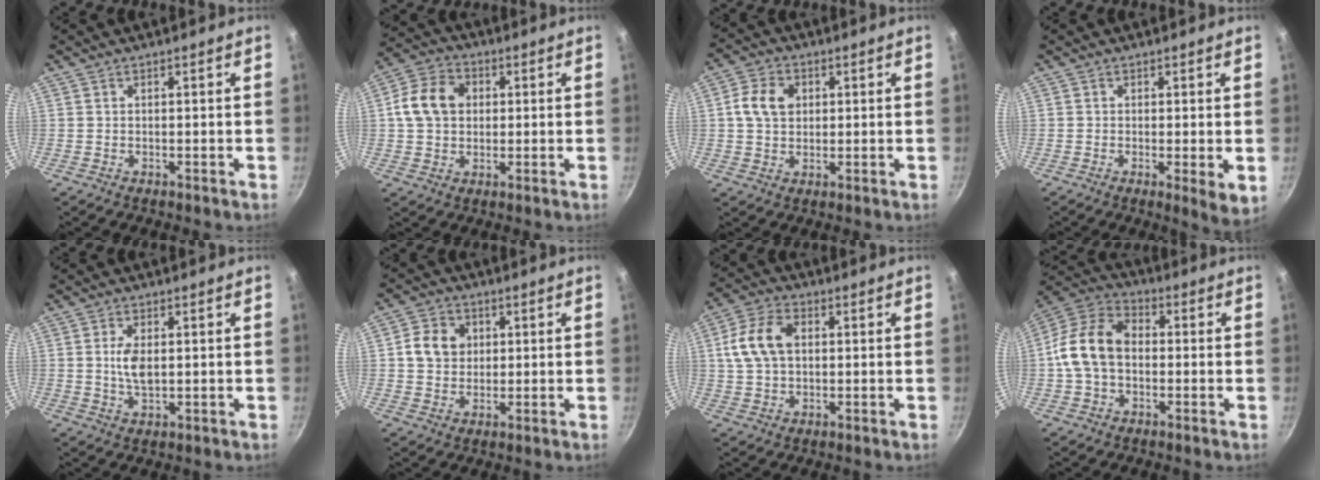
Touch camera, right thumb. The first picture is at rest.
{"total": 10.4, "force": [1.4, 8.1, 6.4], "torque": [-0.106, 0.019, 0.018]}
{"total": 7.2, "force": [1.4, 5.5, 4.4], "torque": [-0.071, 0.005, 0.022]}
{"total": 4.1, "force": [-0.5, 0.8, 4.0], "torque": [-0.067, -0.016, -0.012]}
{"total": 4.9, "force": [0.5, 2.5, 4.2], "torque": [-0.081, -0.005, 0.012]}
{"total": 7.5, "force": [1.3, 6.4, 3.7], "torque": [-0.046, 0.001, 0.019]}
{"total": 10.2, "force": [1.7, 6.8, 7.4], "torque": [-0.144, 0.018, 0.029]}
{"total": 13.2, "force": [-0.5, 9.2, 9.3], "torque": [-0.175, 0.037, -0.019]}